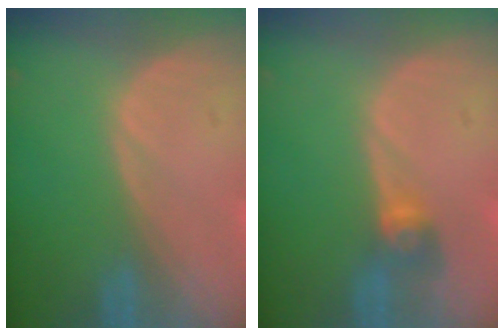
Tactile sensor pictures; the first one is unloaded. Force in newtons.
{"total": 2.7, "press": 2.6, "slide": 0.5}